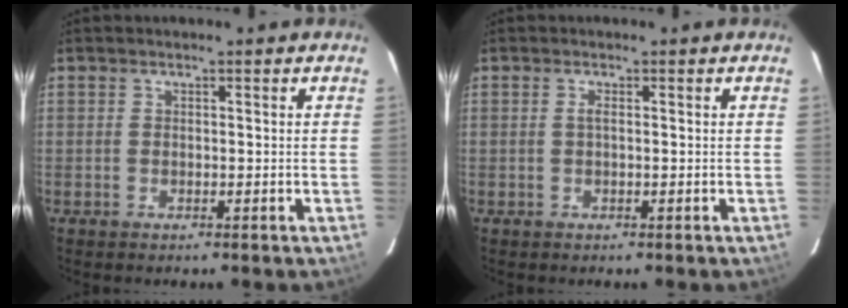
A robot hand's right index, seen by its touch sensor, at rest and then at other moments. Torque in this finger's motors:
{"motor_torque": [0.13, -0.08, 0.16, 0.04]}